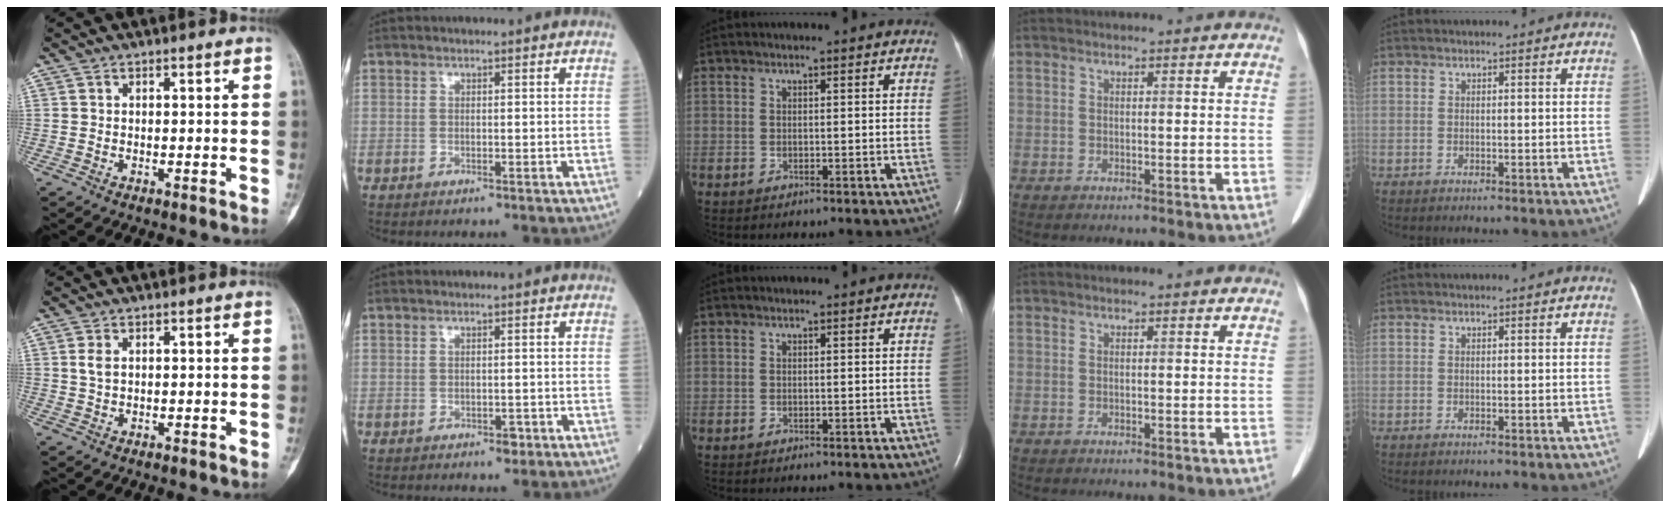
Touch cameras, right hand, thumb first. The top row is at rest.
{"thumb": {"total": 2.1, "force": [0.4, 1.3, 1.6], "torque": [-0.035, 0.003, 0.009]}, "index": {"total": 1.3, "force": [-0.7, 0.6, 0.9], "torque": [-0.010, 0.000, -0.008]}}